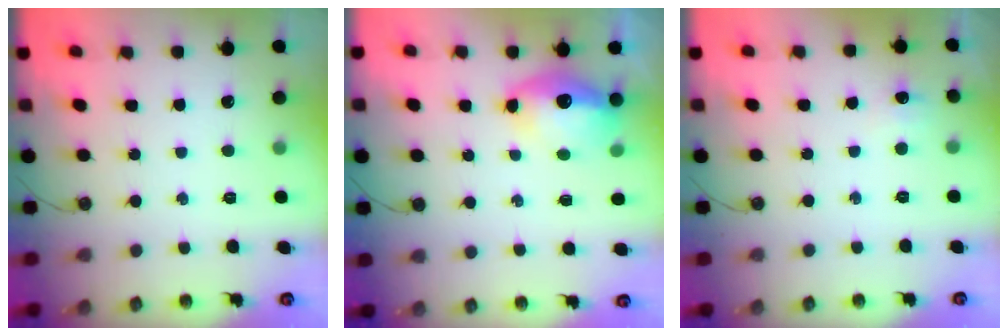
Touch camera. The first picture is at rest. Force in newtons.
{"total": 12.1, "press": 12.1, "slide": 1.1}
{"total": 4.6, "press": 4.6, "slide": 0.6}